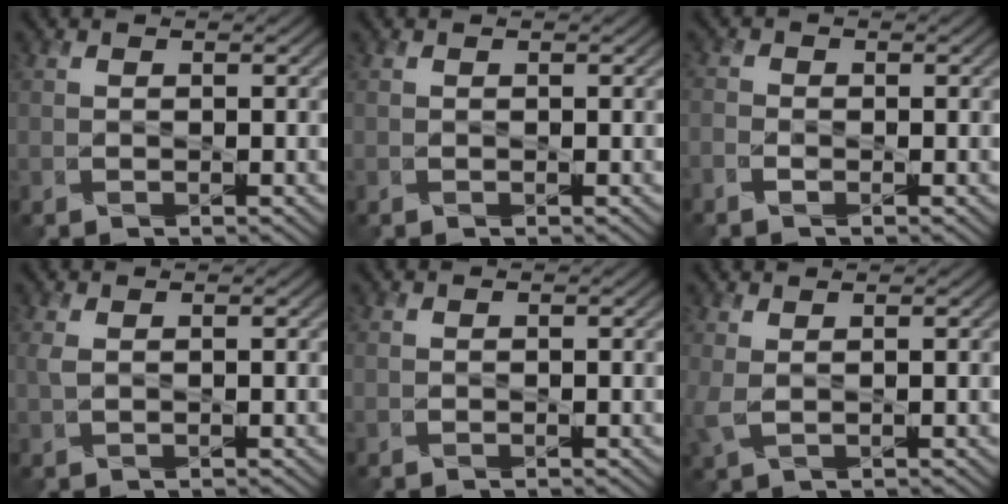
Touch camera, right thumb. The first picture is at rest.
{"total": 0.0}
{"total": 1.4, "force": [-1.1, 0.8, 0.5], "torque": [-0.010, -0.005, -0.026]}
{"total": 1.0, "force": [0.4, 0.3, 0.8], "torque": [-0.028, 0.001, 0.010]}
{"total": 0.0}
{"total": 2.0, "force": [1.1, 0.6, 1.5], "torque": [-0.046, 0.003, 0.021]}